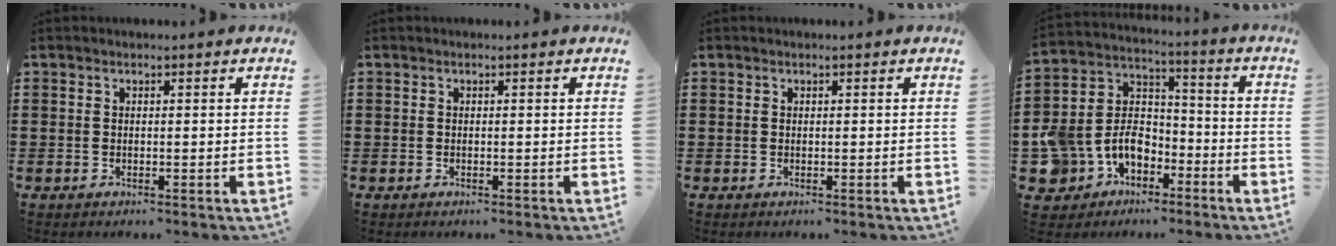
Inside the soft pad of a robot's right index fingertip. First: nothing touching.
{"total": 0.0}
{"total": 0.0}
{"total": 9.0, "force": [-4.8, 7.1, 2.8], "torque": [-0.103, 0.016, -0.095]}